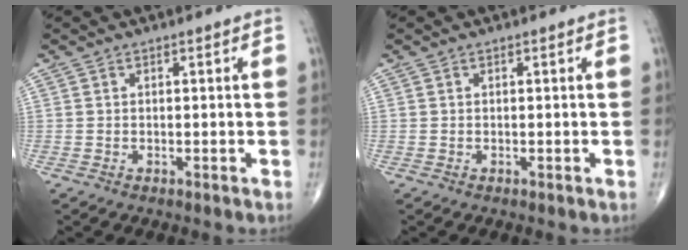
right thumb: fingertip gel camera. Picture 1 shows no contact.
{"total": 0.0}